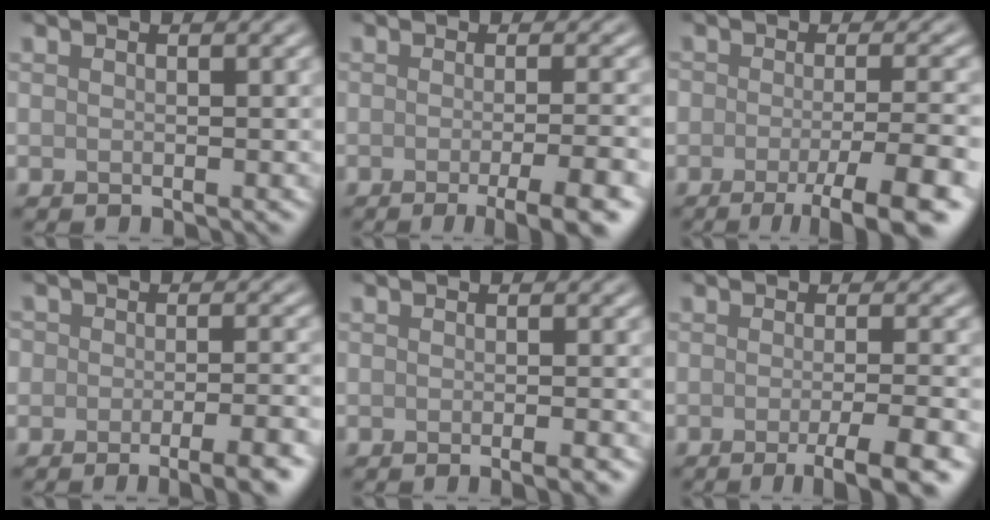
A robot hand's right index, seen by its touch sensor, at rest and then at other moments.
{"total": 5.9, "force": [-2.5, 1.4, 5.2], "torque": [-0.057, -0.006, -0.031]}
{"total": 7.1, "force": [-3.8, 1.5, 5.8], "torque": [-0.079, -0.007, -0.054]}
{"total": 5.5, "force": [-3.2, 2.1, 3.9], "torque": [-0.039, 0.005, -0.034]}
{"total": 1.6, "force": [-0.7, 0.3, 1.4], "torque": [-0.011, -0.002, -0.010]}
{"total": 5.1, "force": [-2.2, 1.0, 4.5], "torque": [-0.056, -0.005, -0.034]}